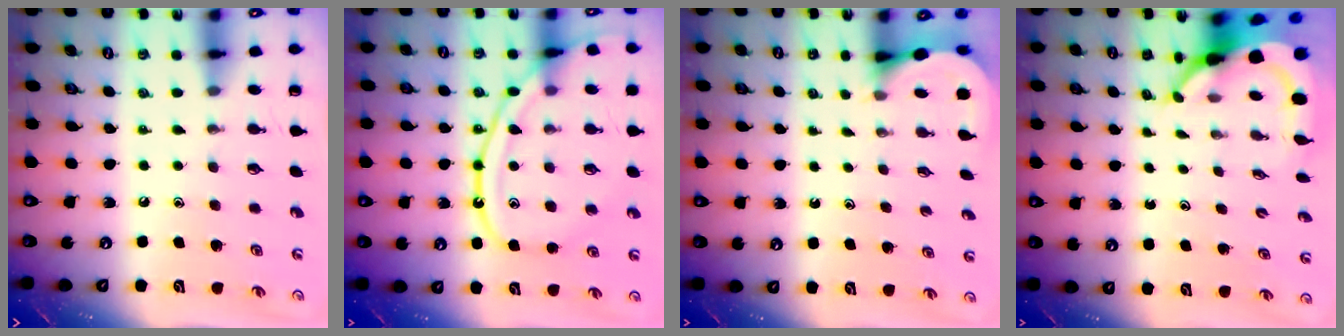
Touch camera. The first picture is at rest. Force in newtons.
{"total": 14.2, "press": 14.2, "slide": 1.3}
{"total": 3.0, "press": 3.0, "slide": 0.2}
{"total": 6.4, "press": 6.4, "slide": 0.9}